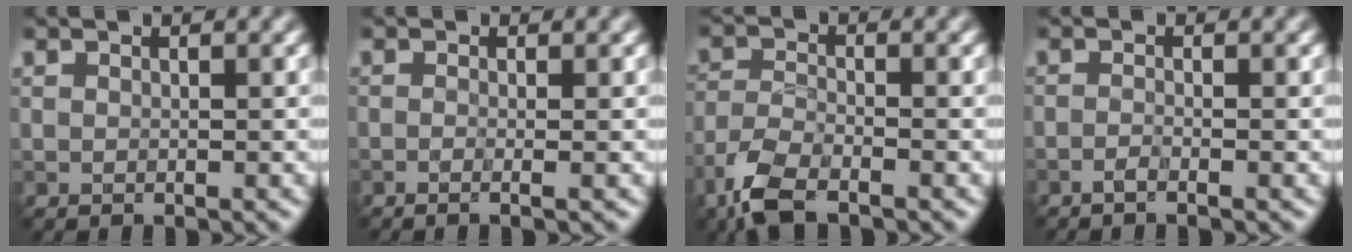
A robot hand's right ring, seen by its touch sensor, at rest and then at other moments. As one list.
[{"total": 1.8, "force": [-0.1, 0.9, 1.6], "torque": [-0.005, -0.006, -0.021]}, {"total": 5.1, "force": [-3.7, 1.8, 2.9], "torque": [-0.065, -0.009, -0.084]}, {"total": 0.9, "force": [-0.6, 0.1, 0.6], "torque": [-0.012, 0.001, -0.015]}]